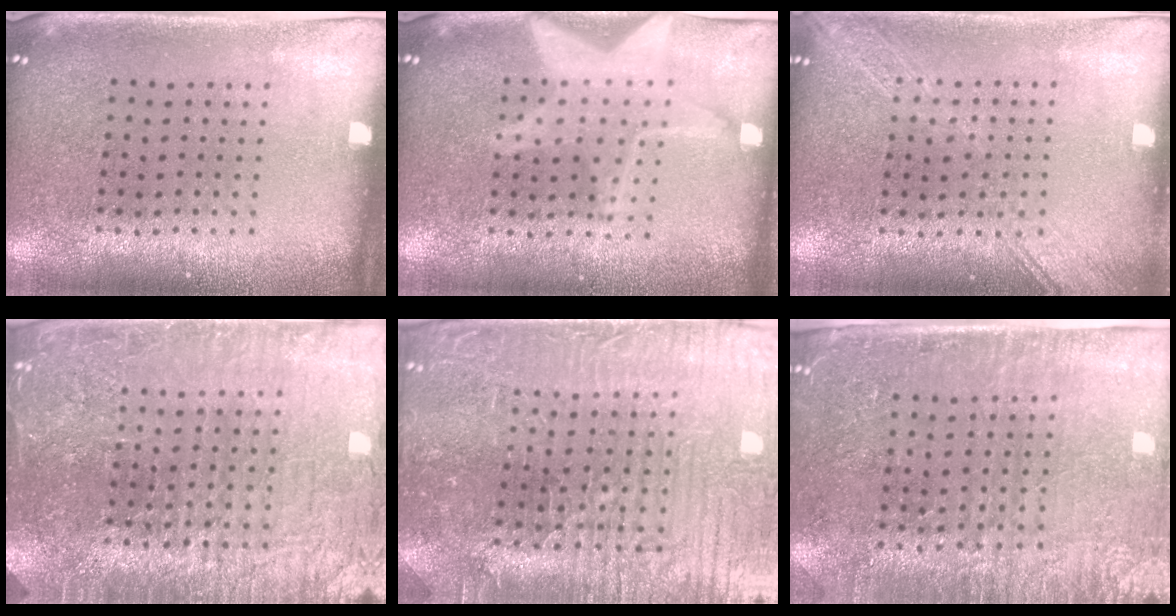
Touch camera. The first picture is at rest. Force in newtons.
{"total": 3.1, "press": 3.1, "slide": 0.3}
{"total": 1.6, "press": 1.6, "slide": 0.3}
{"total": 5.3, "press": 4.8, "slide": 2.1}
{"total": 4.4, "press": 4.4, "slide": 0.7}
{"total": 3.4, "press": 3.1, "slide": 1.3}